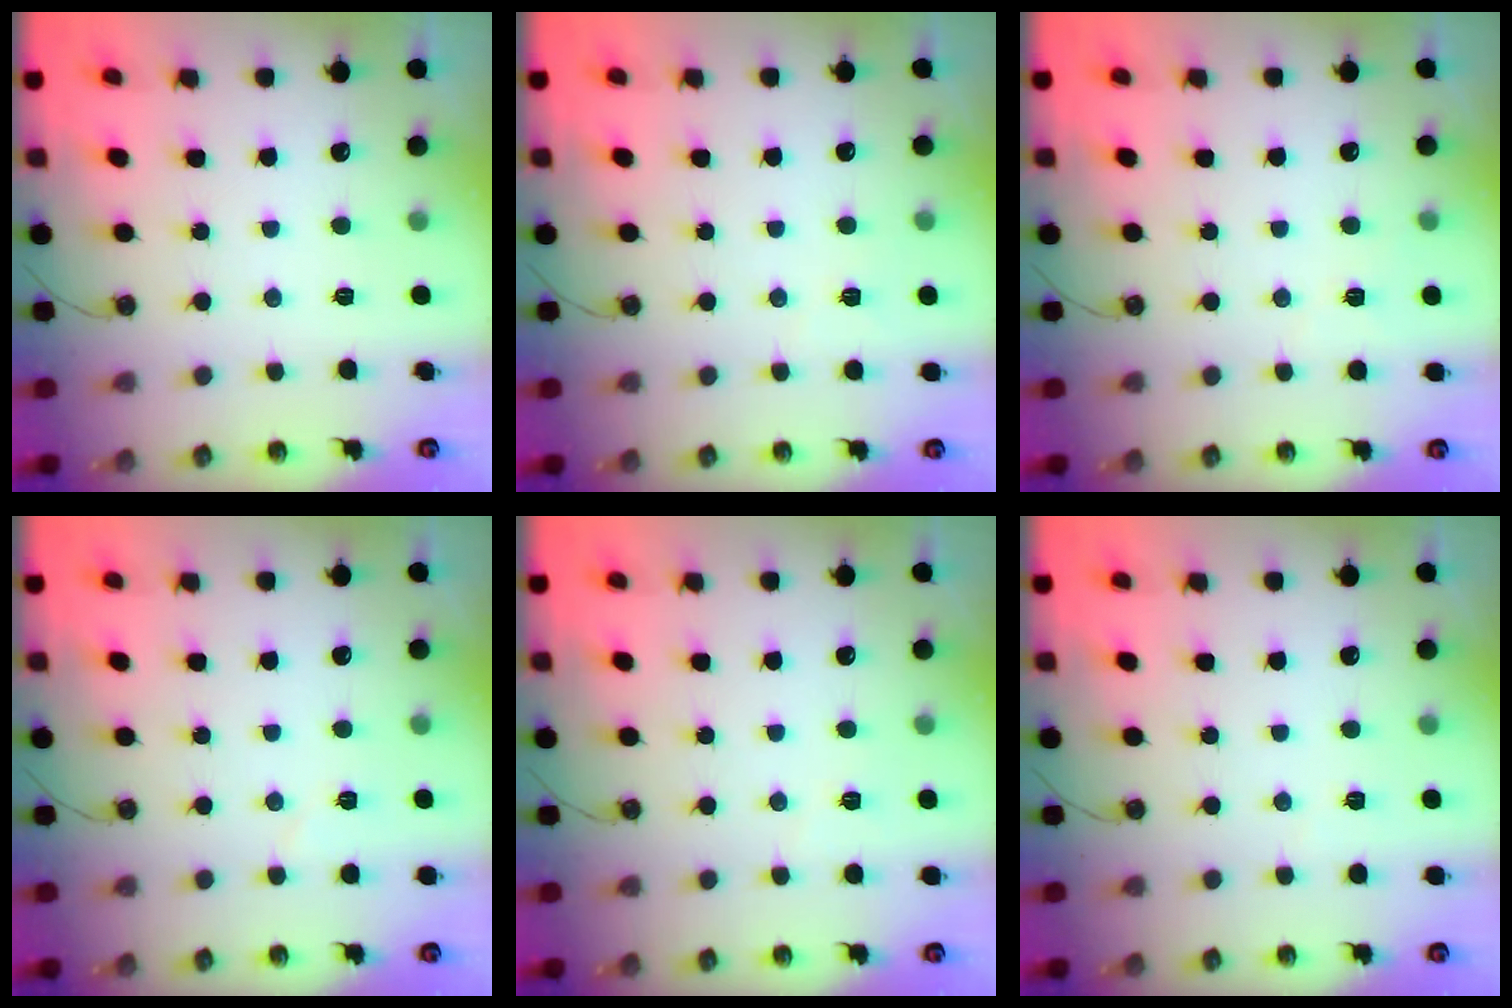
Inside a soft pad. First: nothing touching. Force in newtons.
{"total": 3.0, "press": 2.1, "slide": 2.2}
{"total": 4.2, "press": 3.4, "slide": 2.4}
{"total": 4.9, "press": 4.6, "slide": 1.7}
{"total": 3.3, "press": 3.2, "slide": 0.6}
{"total": 1.8, "press": 1.7, "slide": 0.6}